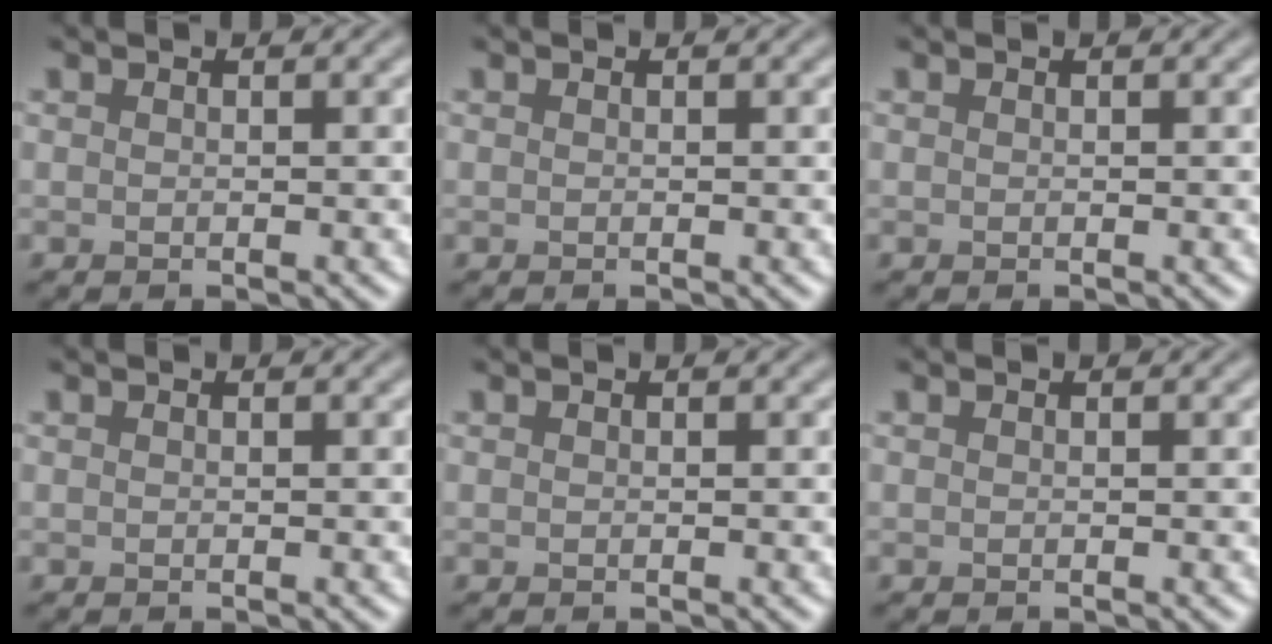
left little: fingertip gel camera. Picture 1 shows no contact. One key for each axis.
{"total": 0.0}
{"total": 0.0}
{"total": 0.0}
{"total": 0.0}
{"total": 0.0}